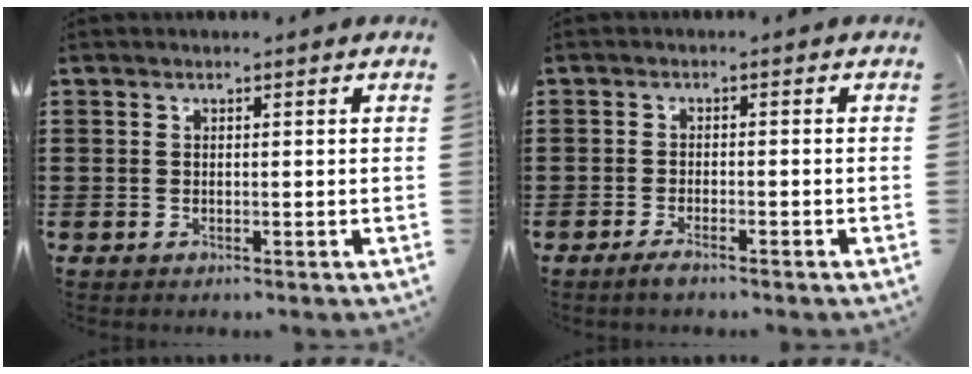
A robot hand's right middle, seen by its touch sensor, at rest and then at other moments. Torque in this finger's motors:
{"motor_torque": [1.23, 0.91, 0.01, 0.00]}